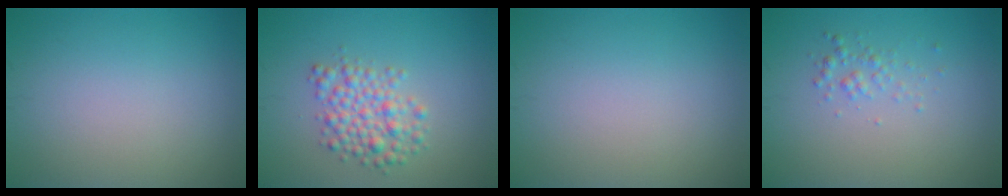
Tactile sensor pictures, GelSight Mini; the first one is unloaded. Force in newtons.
{"total": 3.6, "press": 3.6, "slide": 0.1}
{"total": 0.0}
{"total": 1.2, "press": 1.2, "slide": 0.1}